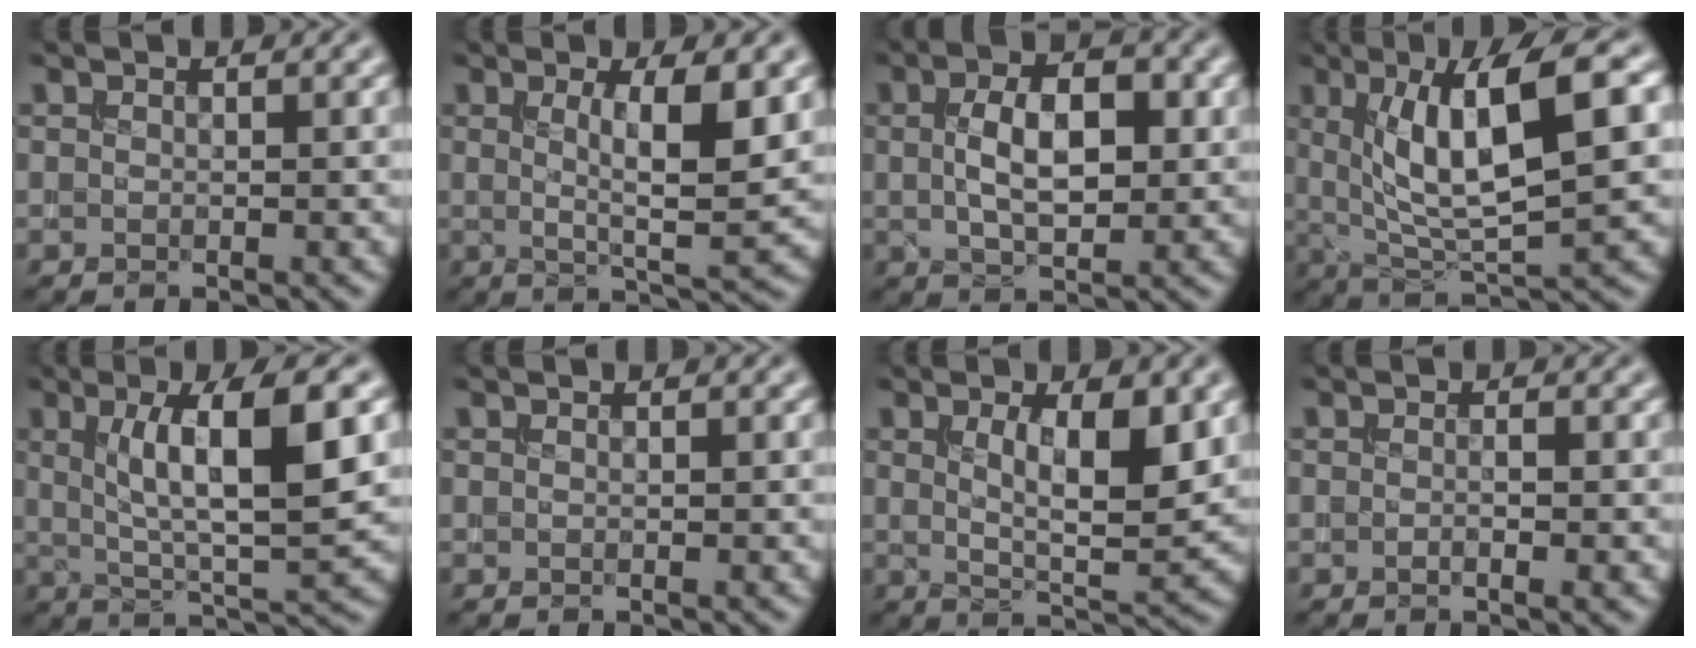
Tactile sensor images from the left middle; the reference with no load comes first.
{"total": 6.2, "force": [1.1, 1.3, 5.9], "torque": [-0.093, -0.010, 0.020]}
{"total": 6.1, "force": [0.6, 2.9, 5.4], "torque": [-0.096, 0.005, 0.011]}
{"total": 10.5, "force": [2.7, 2.7, 9.8], "torque": [-0.154, 0.003, 0.051]}
{"total": 9.3, "force": [2.2, 2.3, 8.7], "torque": [-0.134, -0.002, 0.041]}
{"total": 0.0}
{"total": 6.1, "force": [1.4, 1.8, 5.6], "torque": [-0.094, -0.009, 0.029]}
{"total": 1.3, "force": [-0.4, 0.1, 1.2], "torque": [-0.017, -0.003, -0.006]}